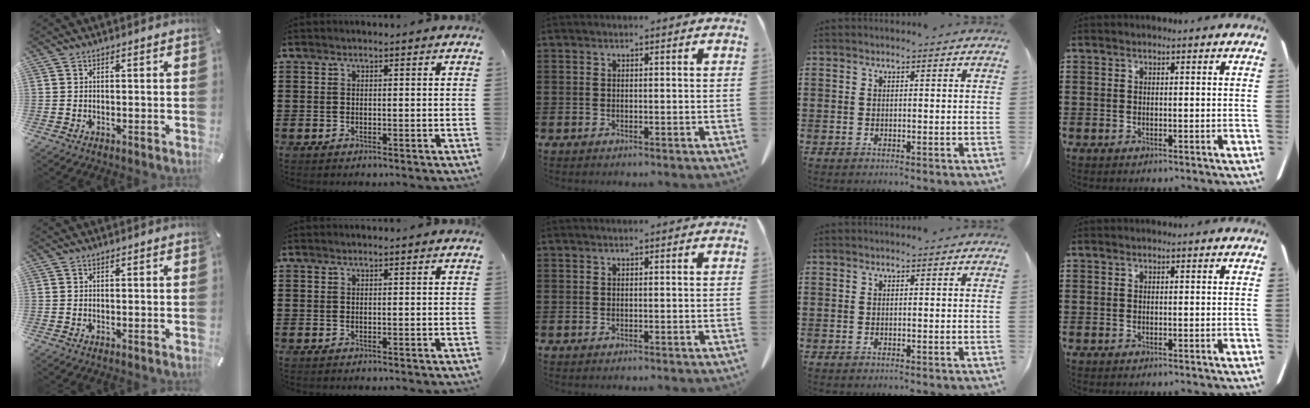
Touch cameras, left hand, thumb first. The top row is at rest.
{}